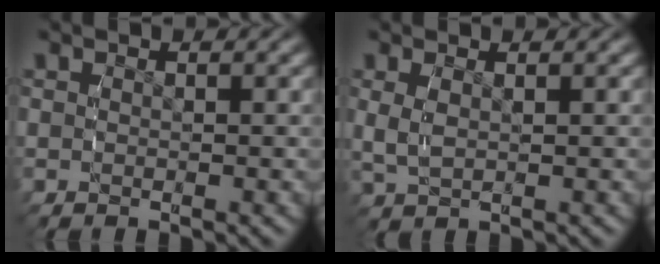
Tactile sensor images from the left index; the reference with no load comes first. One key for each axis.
{"total": 2.3, "fx": 0.3, "fy": 1.7, "fz": 1.5, "tx": -0.047, "ty": -0.009, "tz": 0.011}